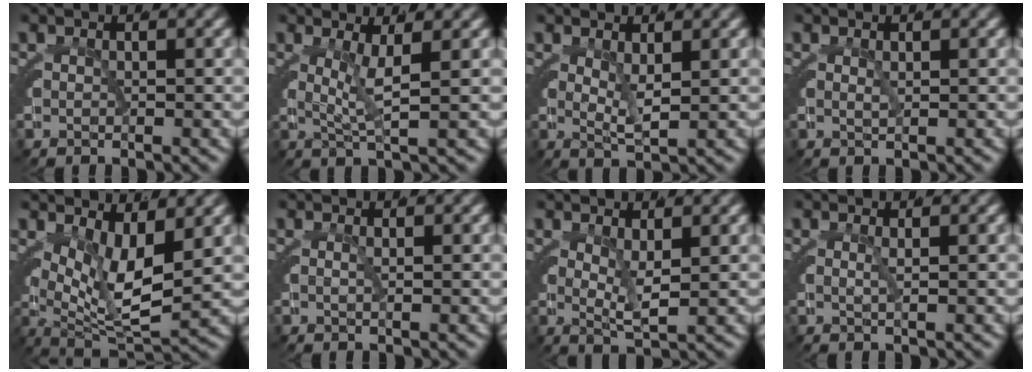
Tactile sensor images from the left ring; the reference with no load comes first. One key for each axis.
{"total": 3.5, "fx": 1.2, "fy": -0.6, "fz": 3.3, "tx": -0.050, "ty": -0.006, "tz": 0.026}
{"total": 2.6, "fx": 1.3, "fy": -0.2, "fz": 2.2, "tx": -0.039, "ty": -0.014, "tz": 0.034}
{"total": 0.9, "fx": 0.4, "fy": -0.6, "fz": 0.4, "tx": -0.009, "ty": -0.009, "tz": 0.013}
{"total": 8.3, "fx": 1.5, "fy": 3.9, "fz": 7.1, "tx": -0.117, "ty": -0.023, "tz": 0.038}
{"total": 0.9, "fx": 0.2, "fy": -0.5, "fz": 0.7, "tx": -0.010, "ty": -0.001, "tz": 0.003}
{"total": 3.0, "fx": 1.3, "fy": 0.0, "fz": 2.7, "tx": -0.045, "ty": -0.014, "tz": 0.034}
{"total": 1.2, "fx": 0.6, "fy": -0.5, "fz": 1.0, "tx": -0.017, "ty": -0.002, "tz": 0.011}